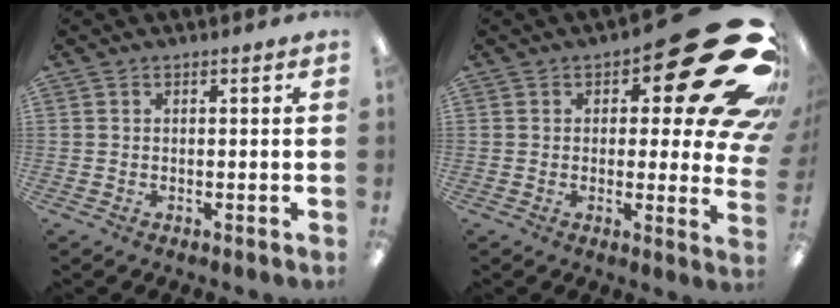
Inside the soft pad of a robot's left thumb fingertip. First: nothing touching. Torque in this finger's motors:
{"motor_torque": [2.10, 2.92, 1.92, -0.85, 0.04]}